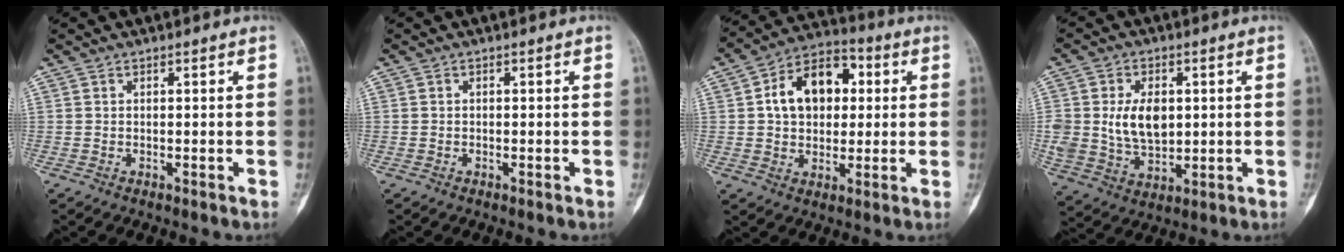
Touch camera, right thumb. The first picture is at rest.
{"total": 0.0}
{"total": 13.9, "force": [2.5, 9.7, 9.6], "torque": [-0.117, 0.018, 0.033]}
{"total": 11.4, "force": [1.6, 7.8, 8.1], "torque": [-0.130, -0.011, 0.042]}